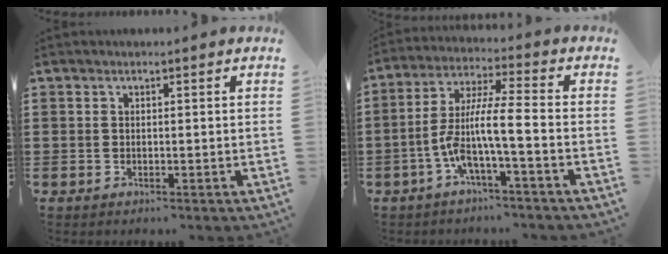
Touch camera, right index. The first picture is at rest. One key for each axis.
{"total": 8.2, "fx": -3.1, "fy": 1.0, "fz": 7.5, "tx": -0.168, "ty": -0.015, "tz": -0.068}